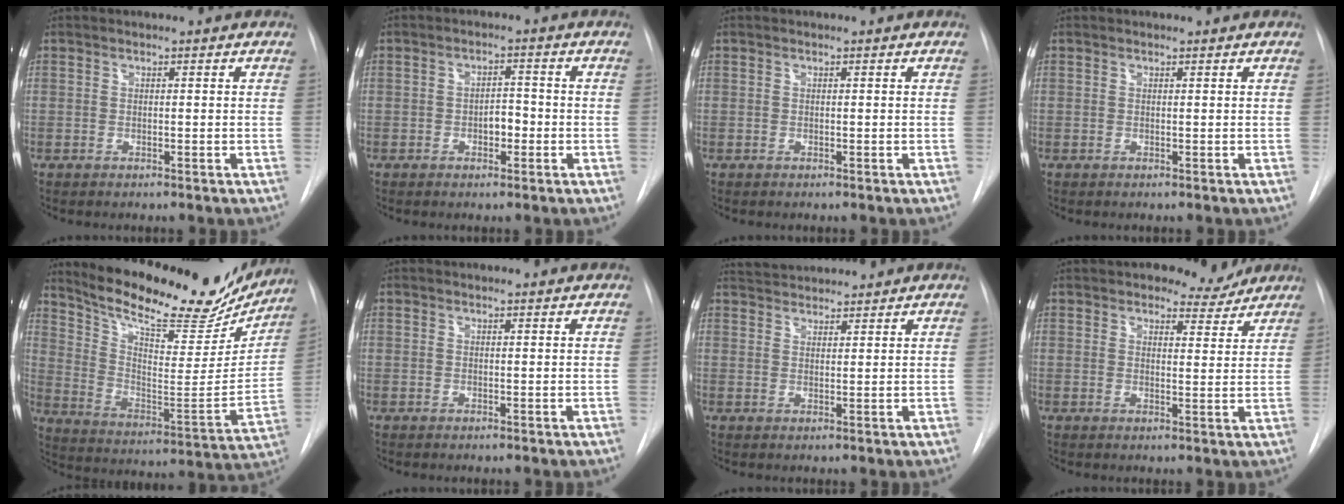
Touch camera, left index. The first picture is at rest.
{"total": 2.8, "force": [-1.3, 1.4, 2.0], "torque": [-0.025, 0.000, -0.019]}
{"total": 0.0}
{"total": 0.0}
{"total": 25.7, "force": [21.7, 7.1, 11.7], "torque": [-0.188, -0.033, 0.309]}
{"total": 2.1, "force": [2.1, 0.2, 0.3], "torque": [-0.009, 0.005, 0.019]}
{"total": 6.2, "force": [6.1, 0.7, 1.2], "torque": [-0.027, 0.028, 0.096]}
{"total": 4.9, "force": [4.6, 1.6, 0.9], "torque": [-0.006, -0.013, 0.055]}